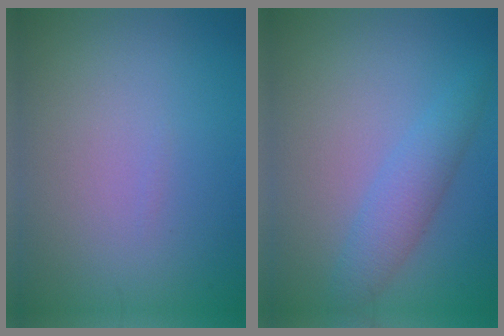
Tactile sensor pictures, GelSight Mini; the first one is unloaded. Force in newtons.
{"total": 3.0, "press": 3.0, "slide": 0.0}